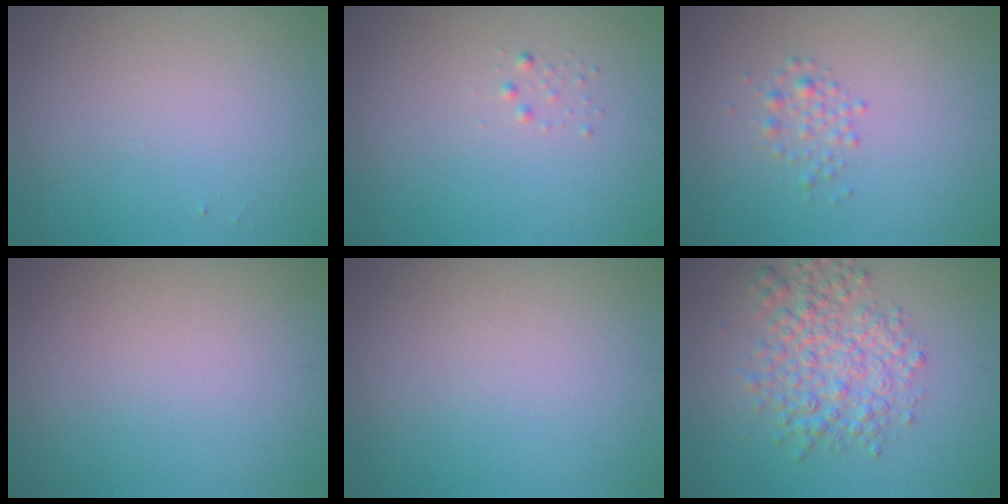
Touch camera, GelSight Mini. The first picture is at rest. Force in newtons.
{"total": 0.6, "press": 0.6, "slide": 0.0}
{"total": 1.4, "press": 1.4, "slide": 0.1}
{"total": 0.0}
{"total": 0.0}
{"total": 4.7, "press": 4.7, "slide": 0.1}